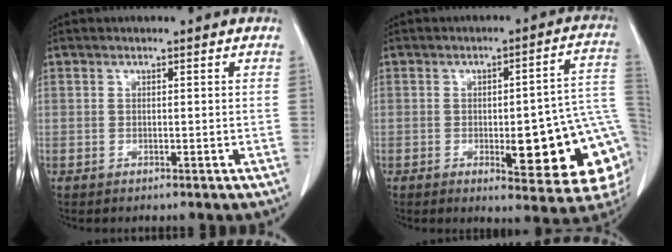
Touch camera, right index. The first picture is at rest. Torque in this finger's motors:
{"motor_torque": [1.30, -0.82, 0.30, 0.09]}